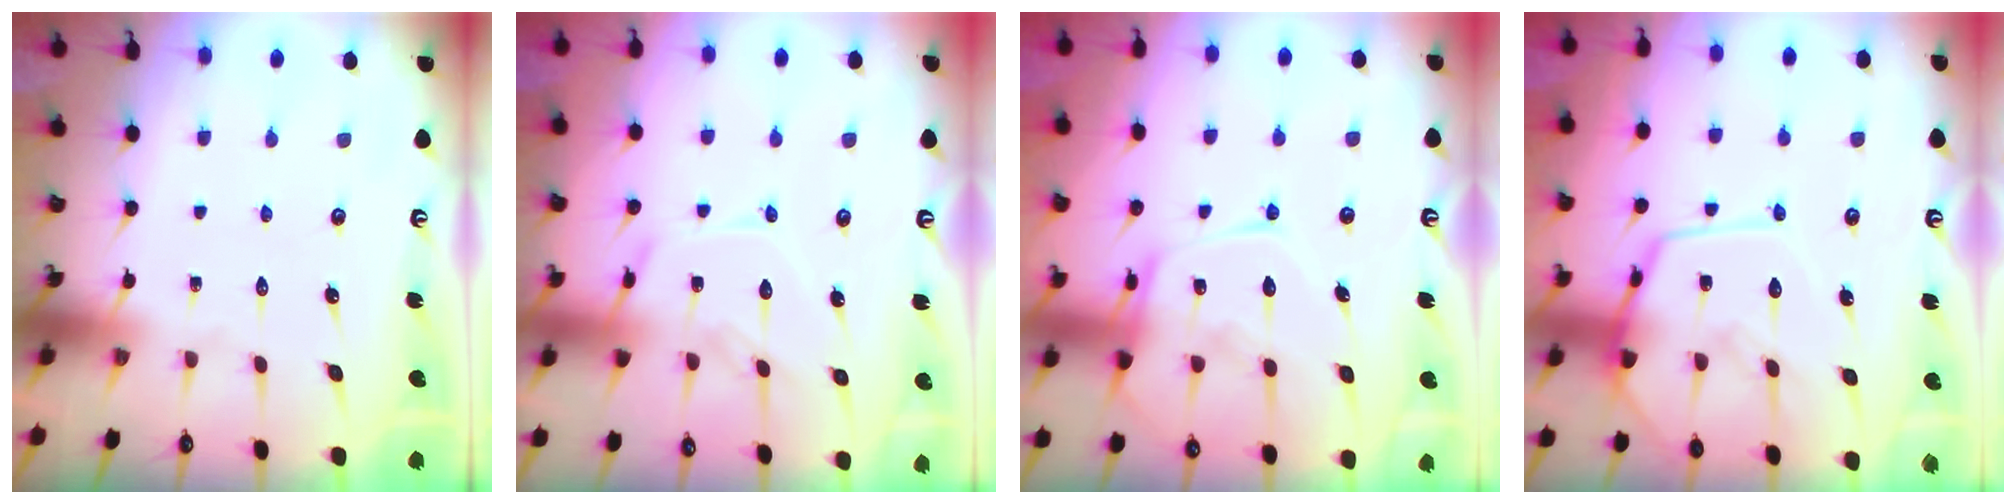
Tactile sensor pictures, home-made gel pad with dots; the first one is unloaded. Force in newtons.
{"total": 12.1, "press": 12.0, "slide": 0.4}
{"total": 17.3, "press": 17.3, "slide": 1.6}
{"total": 13.5, "press": 13.4, "slide": 1.2}